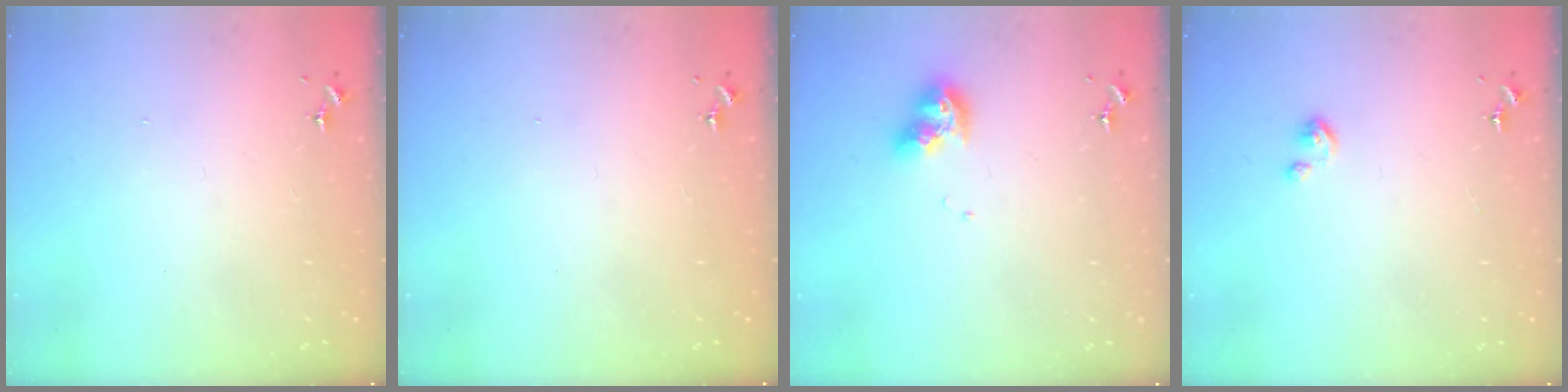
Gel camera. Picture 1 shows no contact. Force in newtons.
{"total": 0.0}
{"total": 9.7, "press": 9.7, "slide": 0.8}
{"total": 2.7, "press": 2.7, "slide": 0.3}